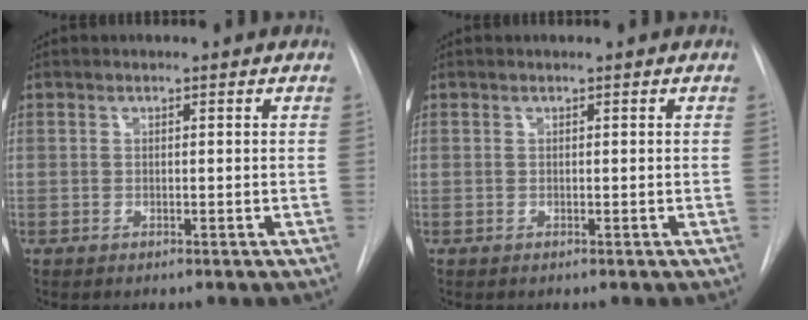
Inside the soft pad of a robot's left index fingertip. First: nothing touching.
{"total": 0.0}